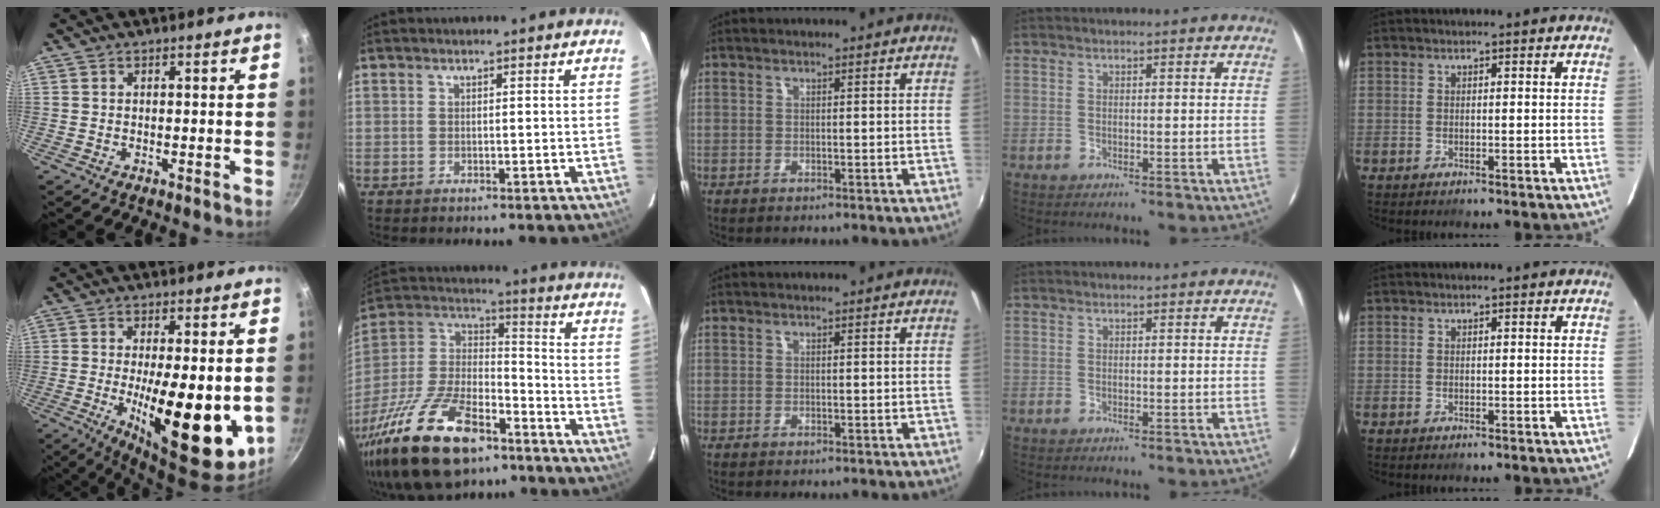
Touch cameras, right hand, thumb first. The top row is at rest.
{"thumb": {"total": 16.5, "force": [-2.1, 5.7, 15.4], "torque": [-0.219, -0.011, -0.024]}, "index": {"total": 28.5, "force": [-17.9, 12.7, 18.2], "torque": [-0.386, -0.023, -0.303]}}